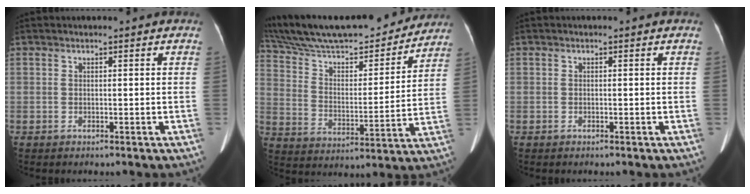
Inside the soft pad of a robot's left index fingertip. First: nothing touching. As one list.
[{"total": 26.3, "force": [23.4, 5.0, 10.9], "torque": [-0.195, 0.009, 0.352]}, {"total": 0.0}]